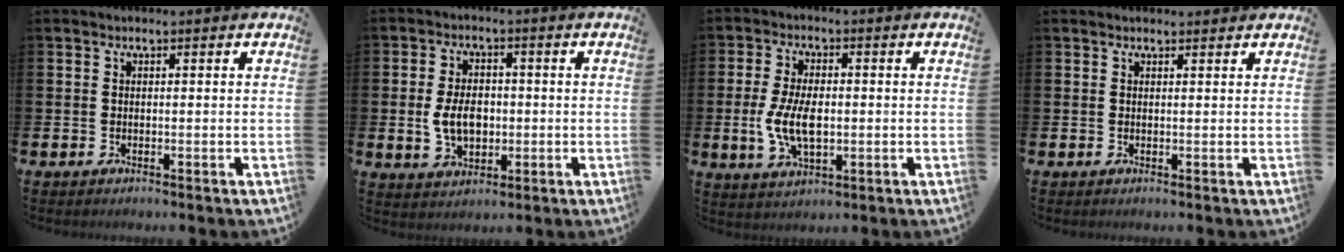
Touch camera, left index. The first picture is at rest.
{"total": 5.7, "force": [-0.4, 3.9, 4.2], "torque": [-0.078, 0.005, -0.012]}
{"total": 6.9, "force": [-0.4, 3.6, 5.8], "torque": [-0.123, 0.001, -0.011]}
{"total": 0.9, "force": [0.8, 0.2, 0.1], "torque": [0.006, -0.001, 0.013]}